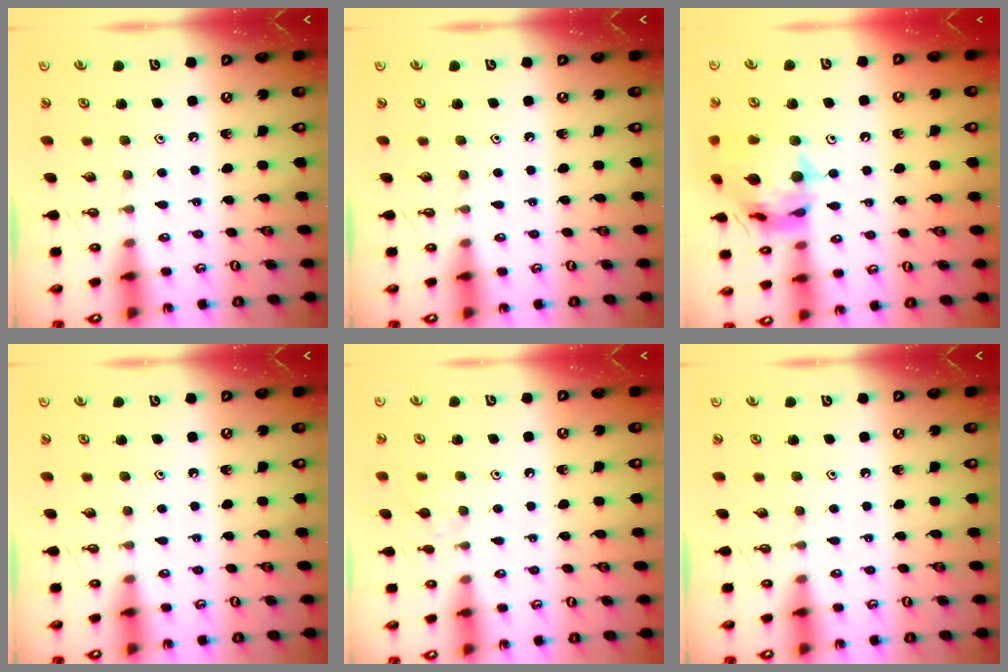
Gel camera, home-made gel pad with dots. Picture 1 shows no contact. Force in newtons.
{"total": 0.0}
{"total": 19.4, "press": 19.3, "slide": 2.0}
{"total": 0.0}
{"total": 2.5, "press": 2.4, "slide": 0.6}
{"total": 0.0}